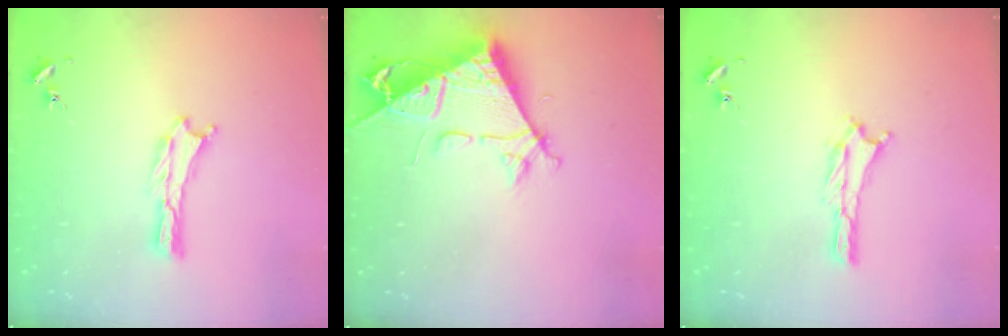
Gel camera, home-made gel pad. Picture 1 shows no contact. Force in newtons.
{"total": 8.8, "press": 8.8, "slide": 1.1}
{"total": 1.2, "press": 1.1, "slide": 0.2}